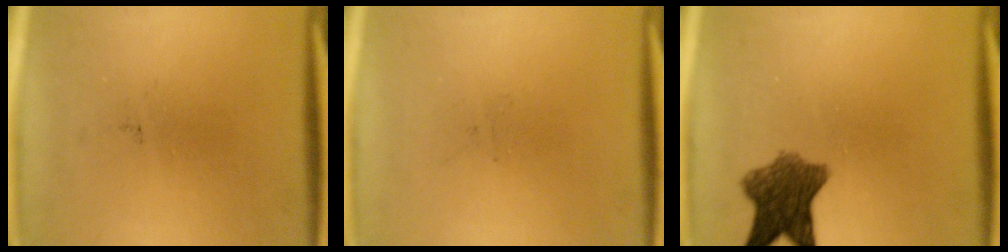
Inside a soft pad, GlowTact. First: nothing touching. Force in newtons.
{"total": 0.0}
{"total": 7.9}